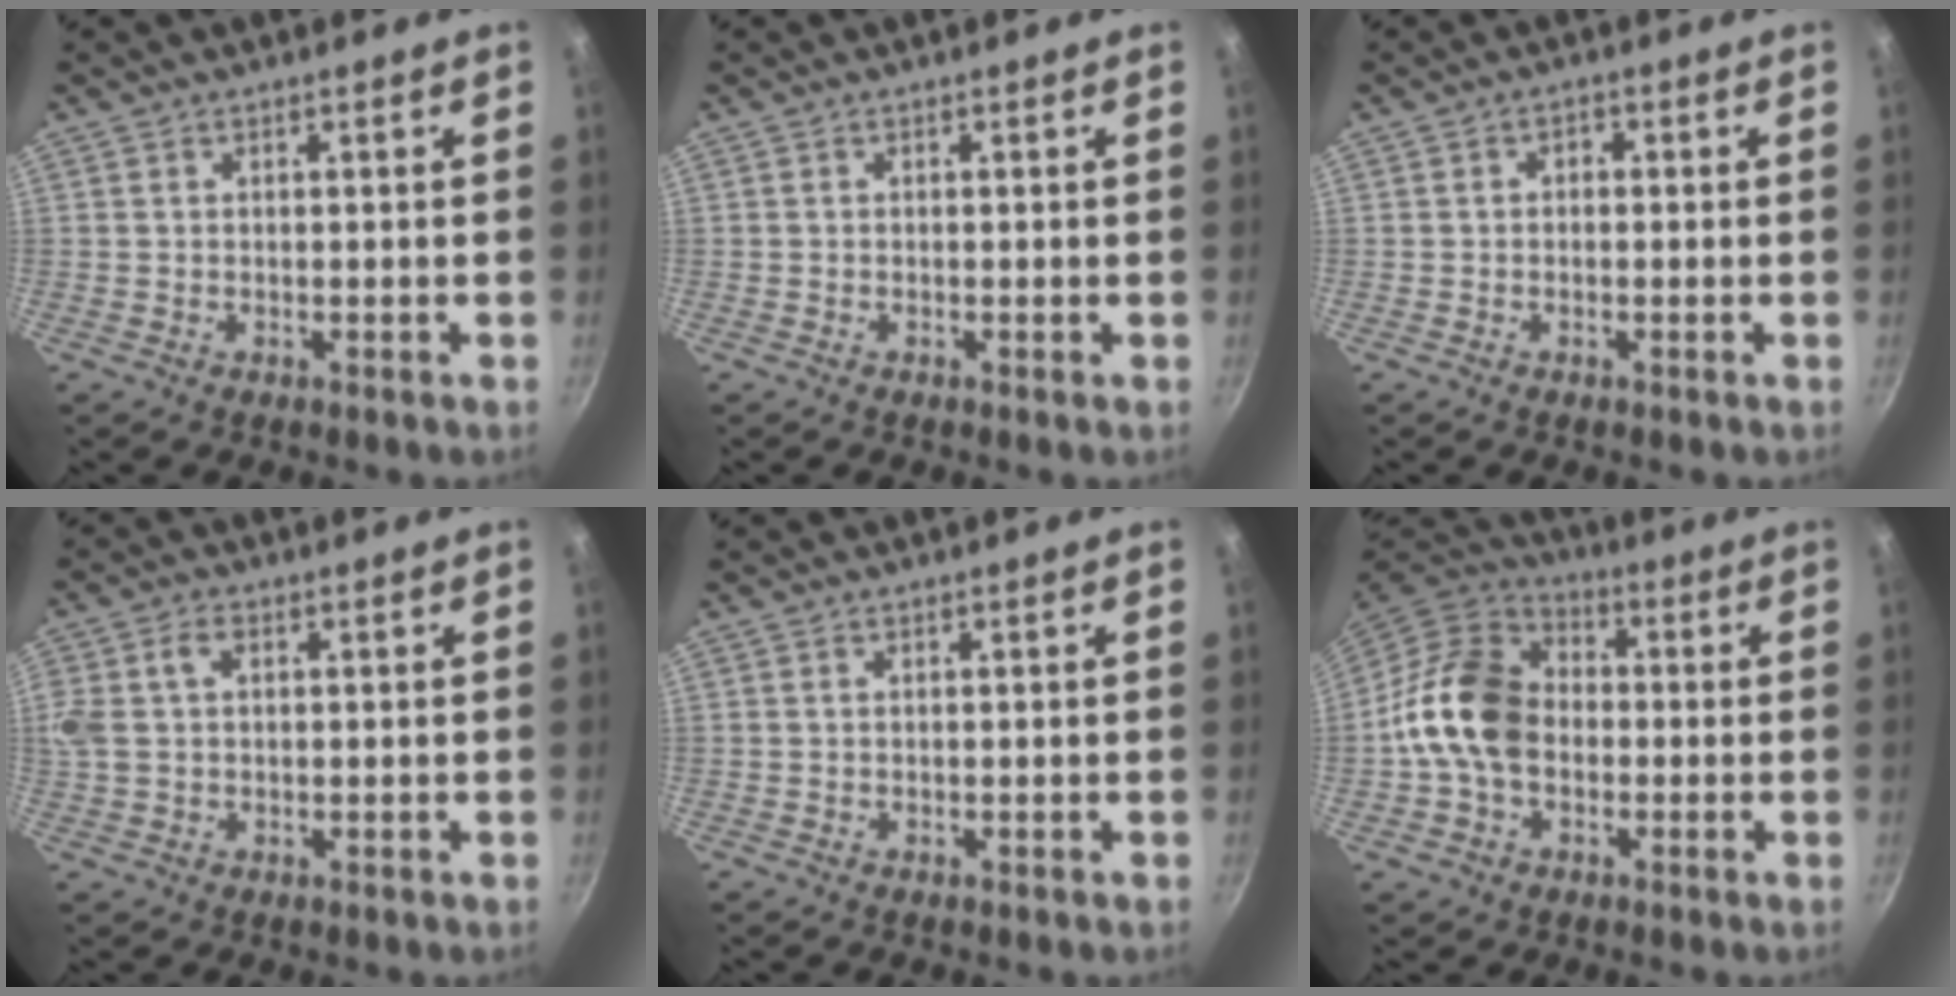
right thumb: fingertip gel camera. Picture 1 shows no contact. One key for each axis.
{"total": 0.0}
{"total": 1.4, "fx": -0.2, "fy": 1.1, "fz": 0.8, "tx": -0.013, "ty": 0.008, "tz": -0.006}
{"total": 7.1, "fx": 1.6, "fy": 5.0, "fz": 4.7, "tx": -0.095, "ty": 0.015, "tz": 0.026}
{"total": 0.0}
{"total": 15.1, "fx": -1.4, "fy": 11.3, "fz": 10.0, "tx": -0.152, "ty": 0.033, "tz": -0.043}